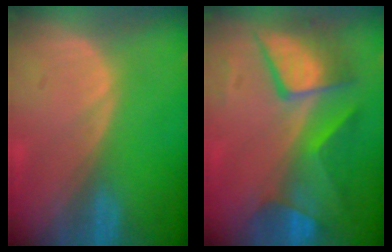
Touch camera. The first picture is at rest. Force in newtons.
{"total": 8.9, "press": 8.8, "slide": 0.7}